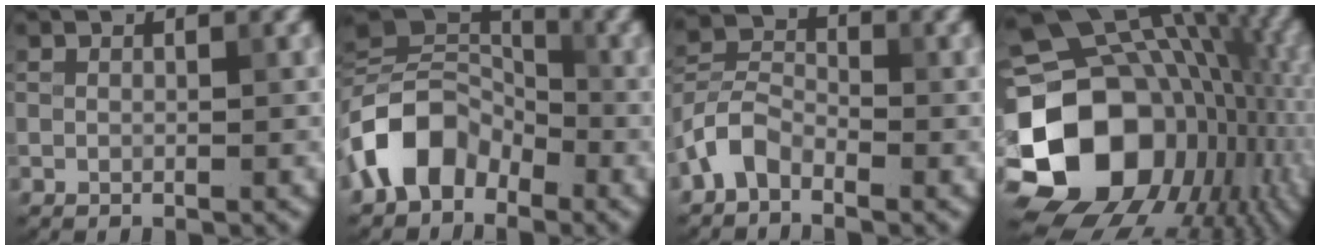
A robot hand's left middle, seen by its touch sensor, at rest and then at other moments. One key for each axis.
{"total": 7.3, "fx": -3.5, "fy": 5.0, "fz": 4.0, "tx": -0.065, "ty": 0.009, "tz": -0.084}
{"total": 3.7, "fx": -2.5, "fy": 2.1, "fz": 1.9, "tx": -0.041, "ty": 0.010, "tz": -0.061}
{"total": 20.0, "fx": -3.8, "fy": 15.4, "fz": 12.2, "tx": -0.237, "ty": 0.000, "tz": -0.057}